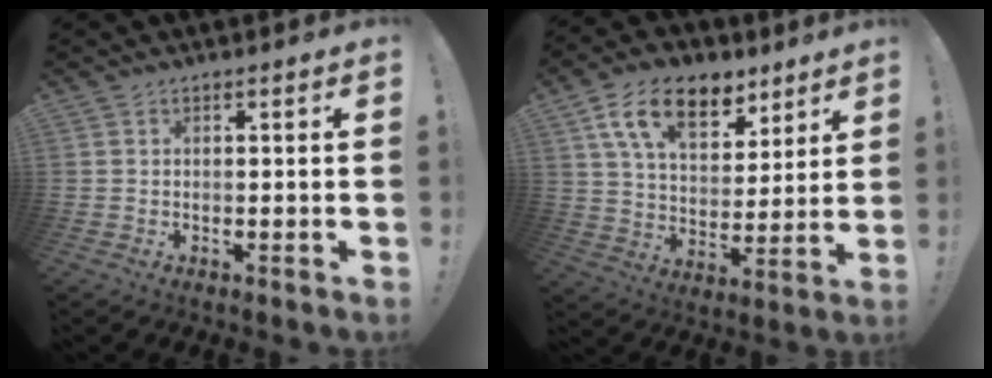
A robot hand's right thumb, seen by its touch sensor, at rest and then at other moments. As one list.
[{"total": 17.4, "force": [9.7, 10.0, 10.4], "torque": [-0.172, -0.040, 0.176]}]